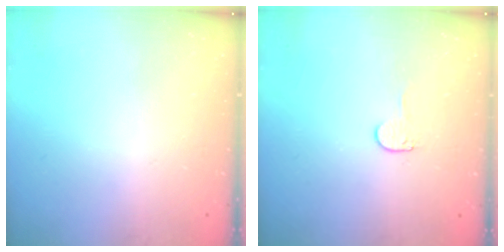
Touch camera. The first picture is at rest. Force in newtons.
{"total": 4.5, "press": 4.5, "slide": 0.5}